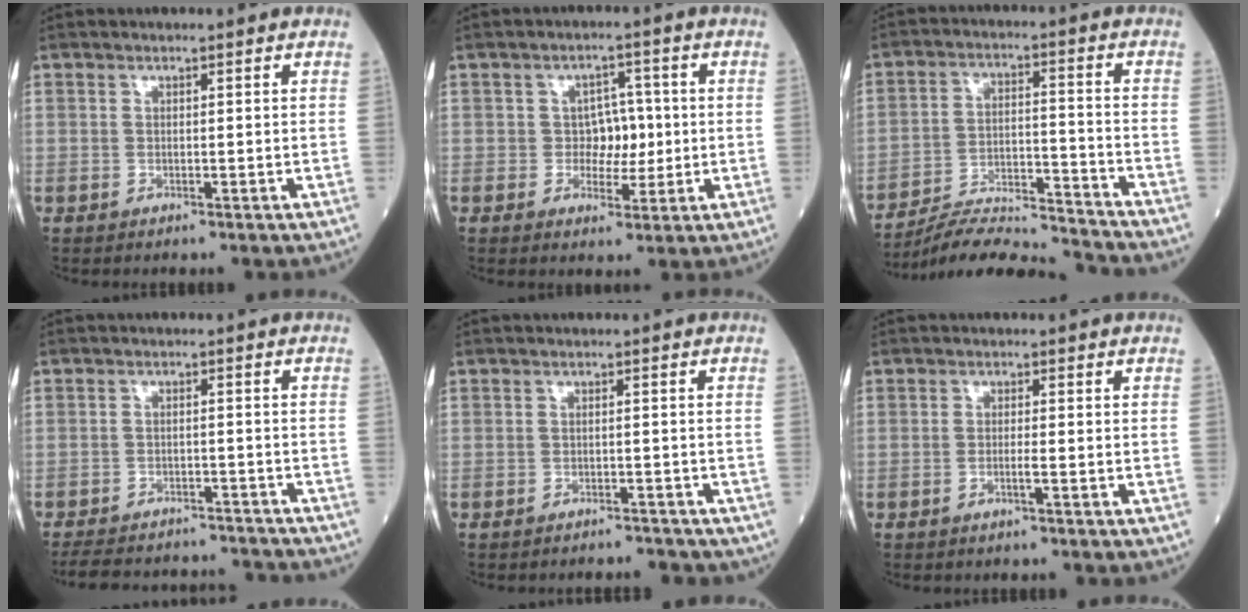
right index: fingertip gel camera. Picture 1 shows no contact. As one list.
[{"total": 4.4, "force": [-0.1, 3.2, 3.0], "torque": [-0.032, 0.009, -0.001]}, {"total": 14.5, "force": [-14.2, -0.6, 2.7], "torque": [-0.047, 0.011, -0.231]}, {"total": 14.2, "force": [-13.4, 3.5, 3.3], "torque": [-0.067, 0.011, -0.175]}, {"total": 3.6, "force": [-3.4, 1.3, 0.2], "torque": [-0.001, 0.003, -0.039]}, {"total": 1.3, "force": [-0.6, -0.2, 1.1], "torque": [-0.022, 0.000, -0.012]}]